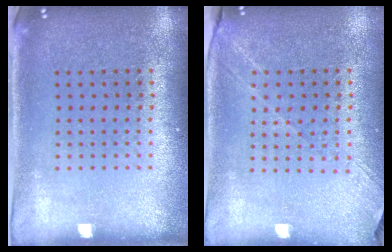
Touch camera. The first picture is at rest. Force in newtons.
{"total": 1.3, "press": 1.2, "slide": 0.5}